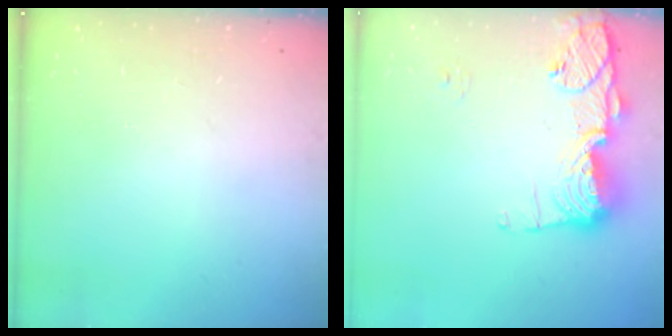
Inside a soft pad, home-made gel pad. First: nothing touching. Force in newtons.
{"total": 14.2, "press": 14.2, "slide": 1.5}